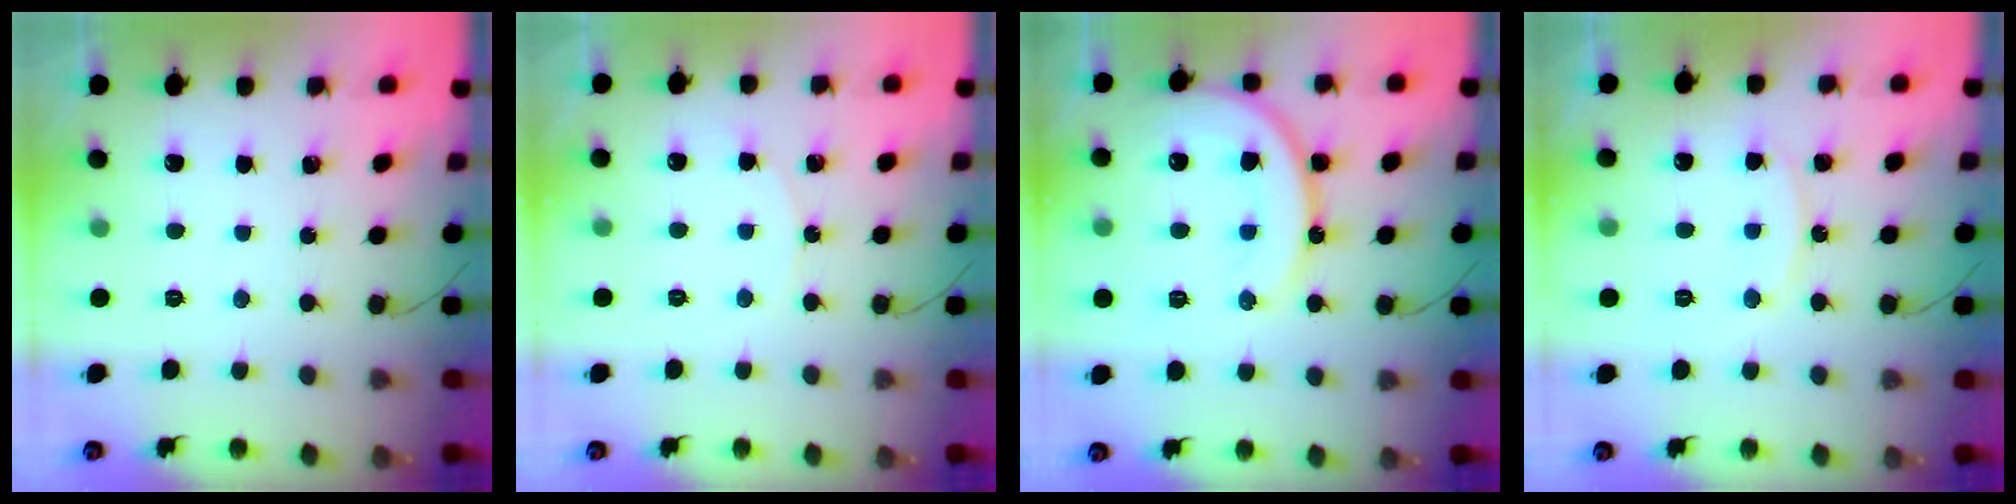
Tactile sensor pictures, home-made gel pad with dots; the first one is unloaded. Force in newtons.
{"total": 3.8, "press": 3.7, "slide": 0.5}
{"total": 15.7, "press": 15.6, "slide": 2.0}
{"total": 9.0, "press": 9.0, "slide": 0.7}